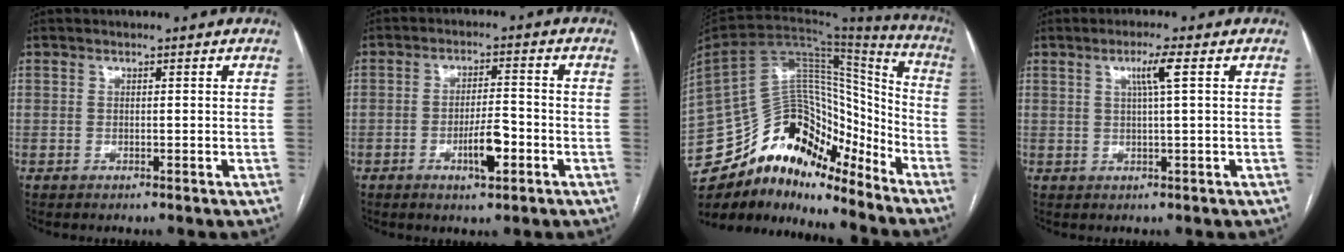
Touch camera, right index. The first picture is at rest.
{"total": 5.7, "force": [-2.4, 1.3, 5.0], "torque": [-0.092, -0.001, -0.039]}
{"total": 24.0, "force": [-18.7, 10.2, 11.1], "torque": [-0.250, 0.035, -0.311]}
{"total": 3.5, "force": [1.2, -0.5, 3.2], "torque": [-0.060, 0.000, 0.022]}